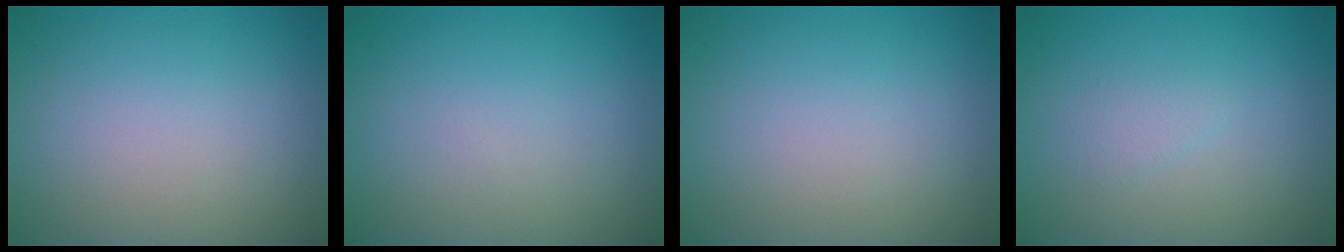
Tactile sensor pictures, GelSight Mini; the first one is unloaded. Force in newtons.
{"total": 0.0}
{"total": 0.0}
{"total": 0.9, "press": 0.9, "slide": 0.1}